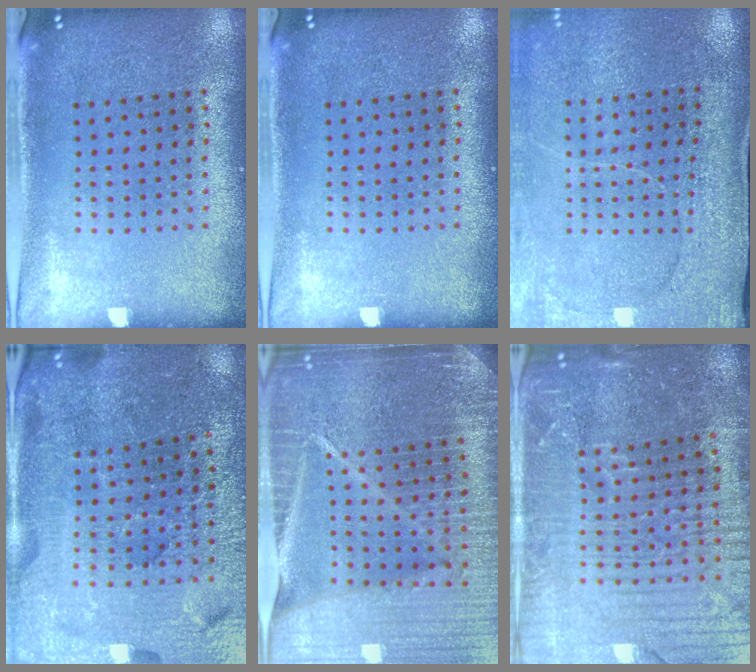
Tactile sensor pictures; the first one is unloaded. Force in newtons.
{"total": 0.0}
{"total": 3.0, "press": 2.8, "slide": 1.1}
{"total": 4.4, "press": 4.2, "slide": 1.1}
{"total": 6.4, "press": 5.6, "slide": 3.2}
{"total": 5.9, "press": 5.3, "slide": 2.6}